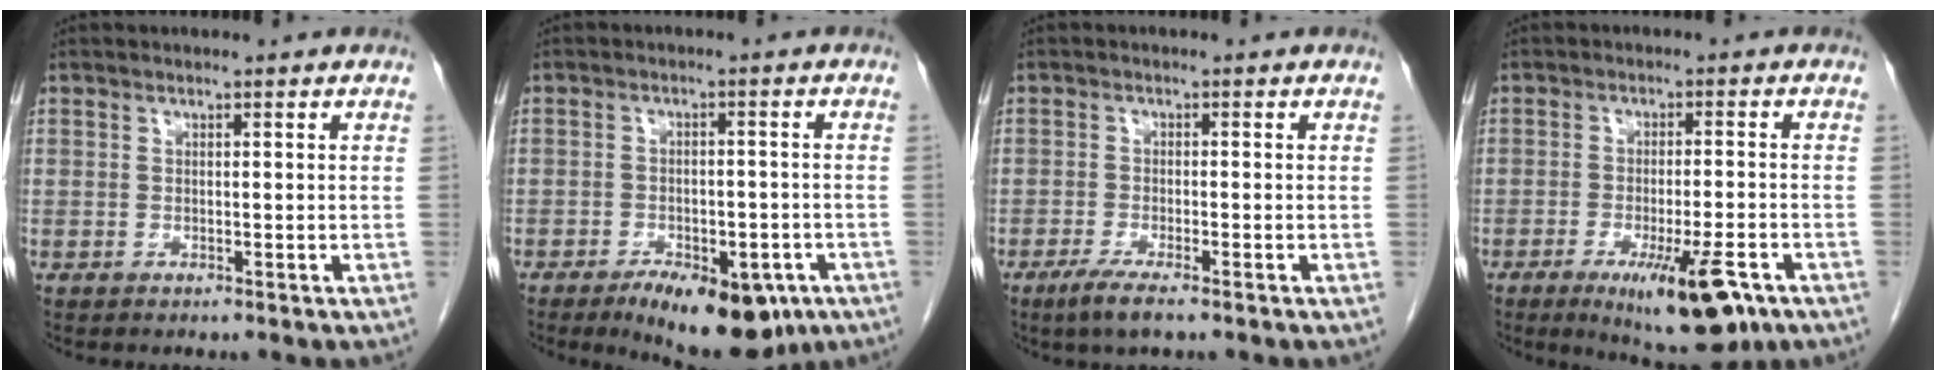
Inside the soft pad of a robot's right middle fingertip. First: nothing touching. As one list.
[{"total": 12.4, "force": [-7.8, 5.5, 8.0], "torque": [-0.104, -0.002, -0.107]}, {"total": 3.8, "force": [-2.5, 0.2, 2.9], "torque": [-0.063, -0.013, -0.047]}, {"total": 11.7, "force": [-6.4, 2.4, 9.5], "torque": [-0.136, -0.020, -0.087]}]